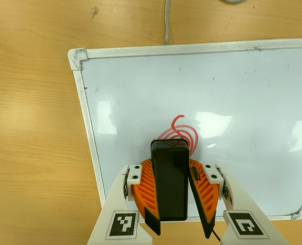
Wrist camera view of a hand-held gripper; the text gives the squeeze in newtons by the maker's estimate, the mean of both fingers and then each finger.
{"total": 13.8, "left": 15.0, "right": 12.6}